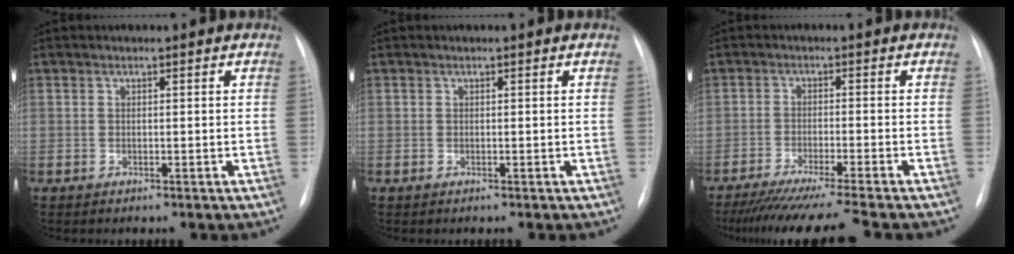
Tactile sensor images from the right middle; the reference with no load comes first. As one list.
[{"total": 0.0}, {"total": 14.1, "force": [-12.3, -1.5, 6.6], "torque": [-0.086, -0.044, -0.191]}]